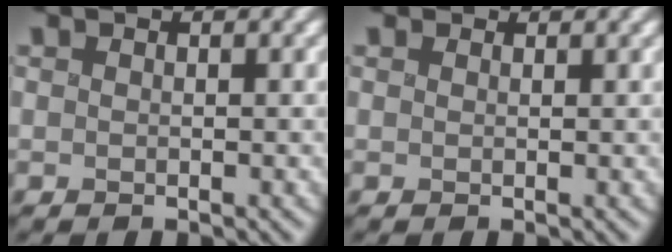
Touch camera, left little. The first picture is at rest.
{"total": 1.6, "force": [1.3, 0.8, 0.4], "torque": [-0.009, -0.003, 0.023]}